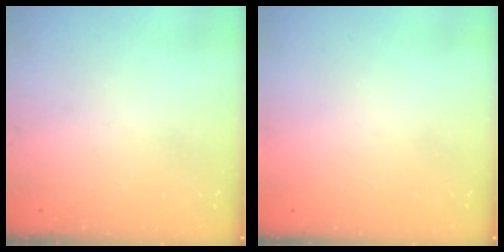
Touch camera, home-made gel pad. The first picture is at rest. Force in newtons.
{"total": 1.5, "press": 1.5, "slide": 0.1}